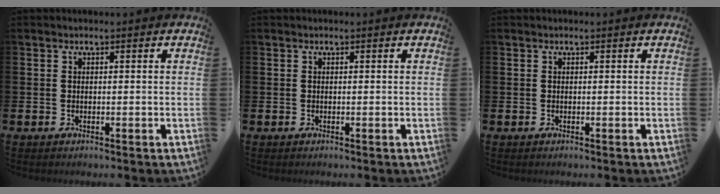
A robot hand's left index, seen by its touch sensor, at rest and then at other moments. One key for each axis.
{"total": 0.0}
{"total": 0.0}